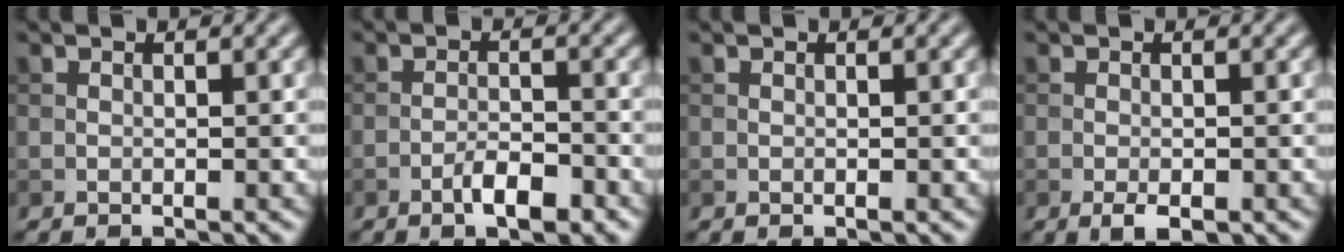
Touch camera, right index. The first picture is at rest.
{"total": 3.0, "force": [-1.8, 0.9, 2.3], "torque": [-0.039, 0.005, -0.033]}
{"total": 0.0}
{"total": 1.8, "force": [-0.9, 0.6, 1.4], "torque": [-0.025, -0.005, -0.015]}